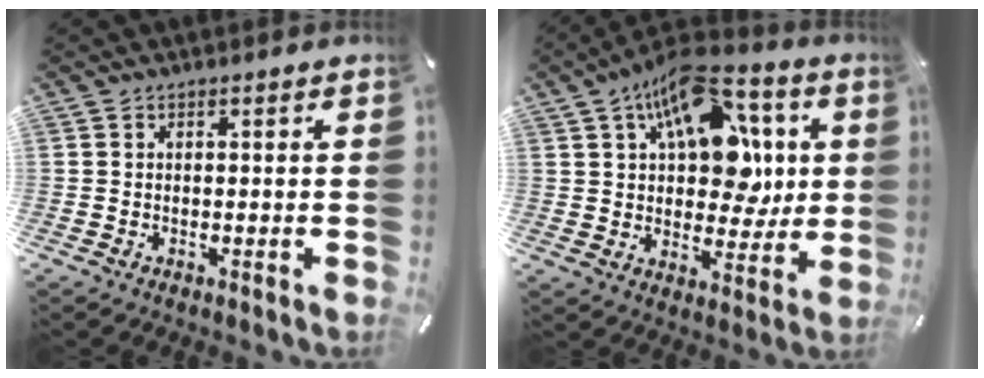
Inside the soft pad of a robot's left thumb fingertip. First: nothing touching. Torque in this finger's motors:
{"motor_torque": [2.07, 2.94, 1.87, -0.90, 0.48]}